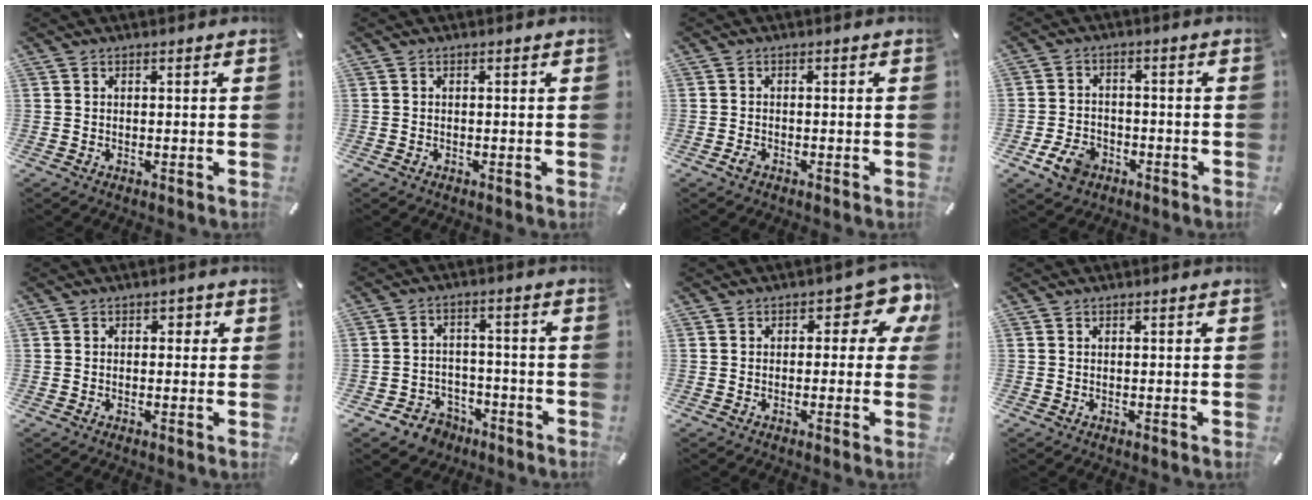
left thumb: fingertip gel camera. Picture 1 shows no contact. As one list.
[{"total": 0.0}, {"total": 1.4, "force": [-0.9, 0.7, 0.8], "torque": [-0.022, 0.001, -0.020]}, {"total": 6.9, "force": [-3.5, 5.0, 3.3], "torque": [-0.065, 0.014, -0.066]}, {"total": 1.7, "force": [-0.2, 1.4, 0.8], "torque": [-0.009, 0.007, -0.011]}, {"total": 5.7, "force": [-3.3, 4.5, 1.0], "torque": [-0.020, 0.023, -0.062]}, {"total": 7.5, "force": [2.8, 4.0, 5.7], "torque": [-0.068, -0.017, 0.042]}, {"total": 0.0}]